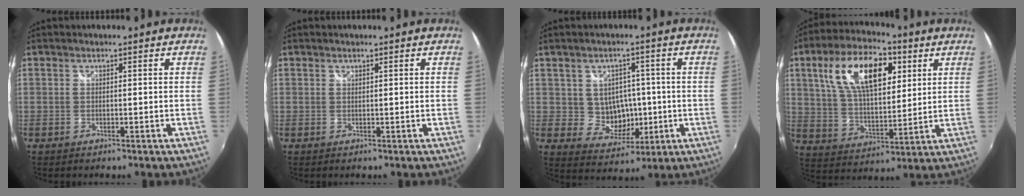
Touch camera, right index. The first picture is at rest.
{"total": 0.0}
{"total": 7.3, "force": [0.0, 6.6, 3.0], "torque": [-0.060, 0.008, 0.017]}
{"total": 17.6, "force": [7.0, 8.5, 13.8], "torque": [-0.252, 0.028, 0.127]}